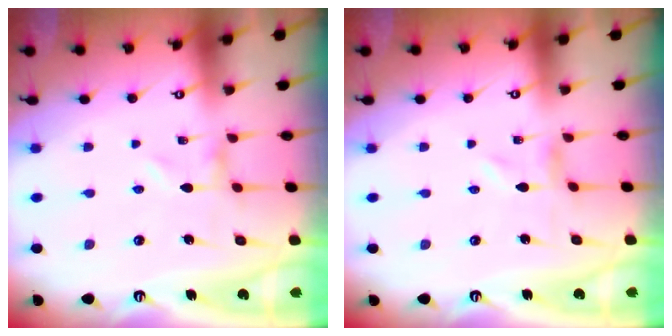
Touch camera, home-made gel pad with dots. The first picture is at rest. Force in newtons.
{"total": 0.5, "press": 0.5, "slide": 0.2}